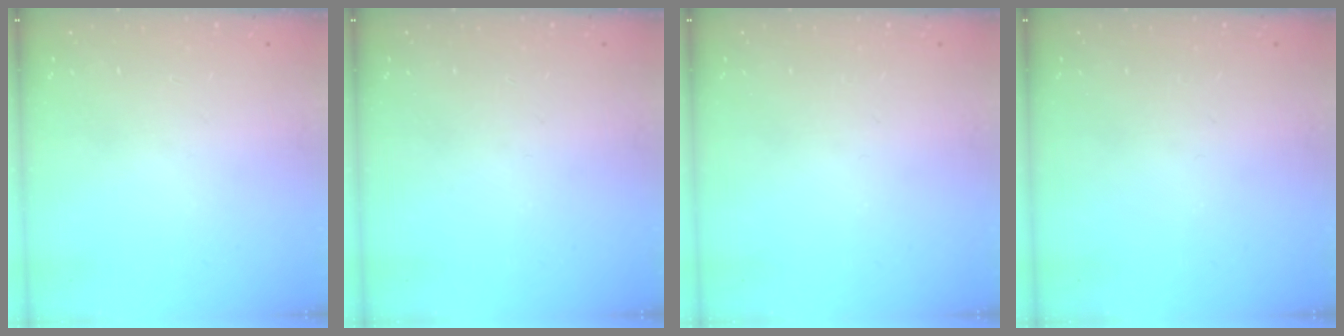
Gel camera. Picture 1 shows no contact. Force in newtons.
{"total": 0.0}
{"total": 0.0}
{"total": 0.0}